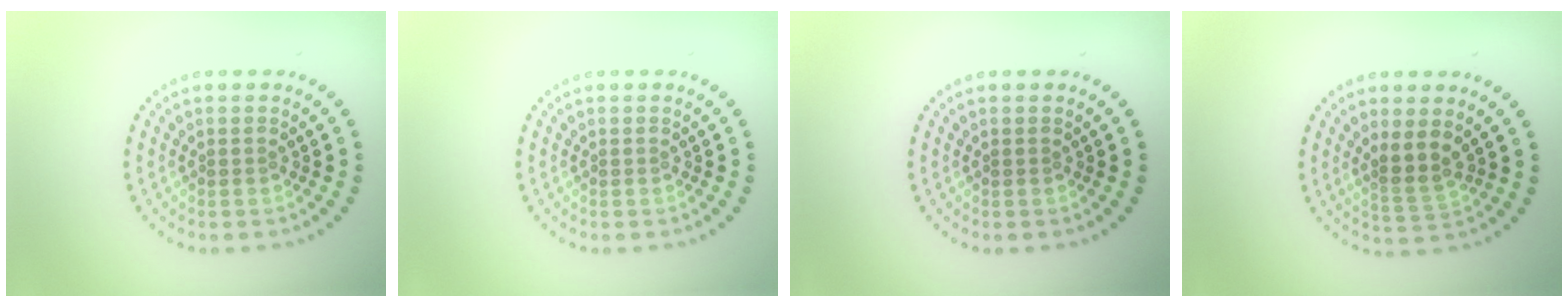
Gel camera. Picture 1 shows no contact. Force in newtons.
{"total": 0.0}
{"total": 0.0}
{"total": 2.7, "press": 2.2, "slide": 1.6}